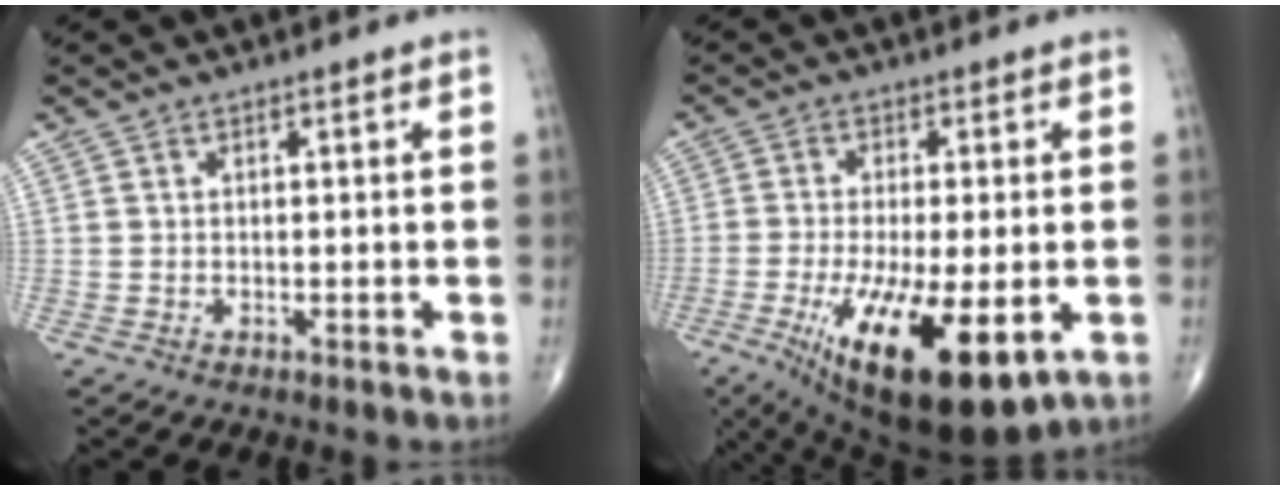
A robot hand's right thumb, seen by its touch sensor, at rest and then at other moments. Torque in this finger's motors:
{"motor_torque": [2.57, 2.43, 0.98, -1.12, 0.65]}